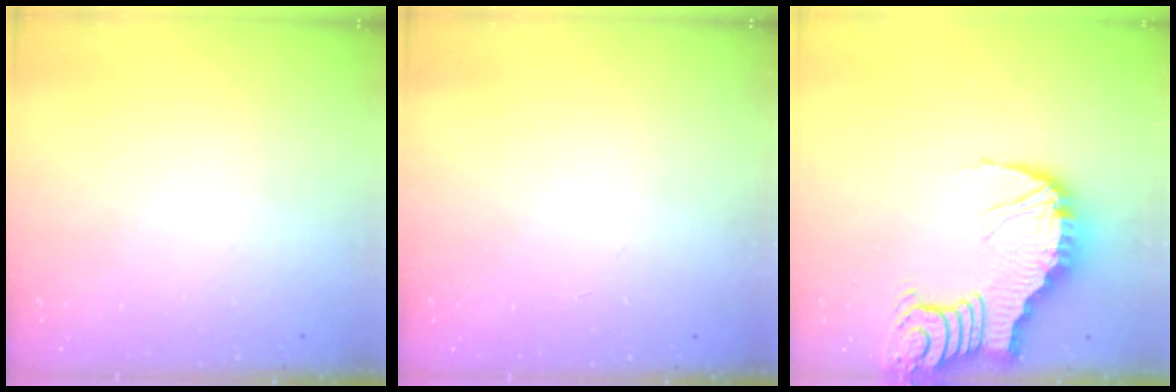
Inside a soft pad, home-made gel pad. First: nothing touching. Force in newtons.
{"total": 1.6, "press": 1.6, "slide": 0.1}
{"total": 10.6, "press": 10.6, "slide": 1.2}